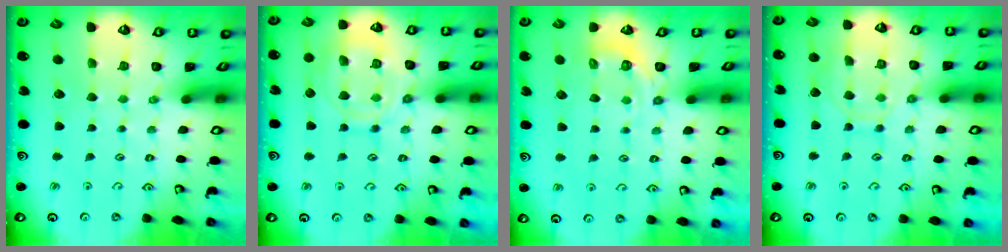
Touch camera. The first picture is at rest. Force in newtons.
{"total": 13.7, "press": 13.7, "slide": 1.2}
{"total": 3.8, "press": 3.5, "slide": 1.5}
{"total": 8.5, "press": 8.5, "slide": 0.7}